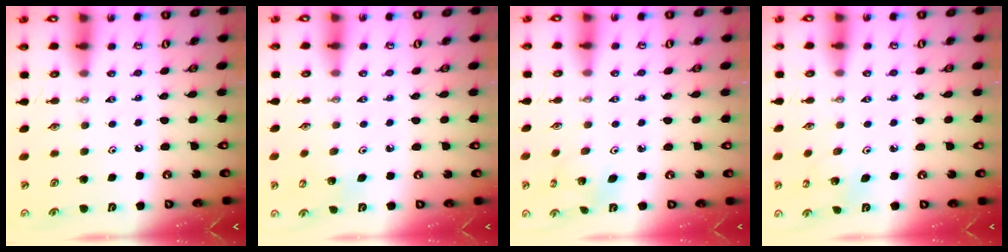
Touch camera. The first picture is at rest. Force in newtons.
{"total": 3.0, "press": 3.0, "slide": 0.2}
{"total": 3.2, "press": 3.2, "slide": 0.2}
{"total": 2.9, "press": 2.9, "slide": 0.2}